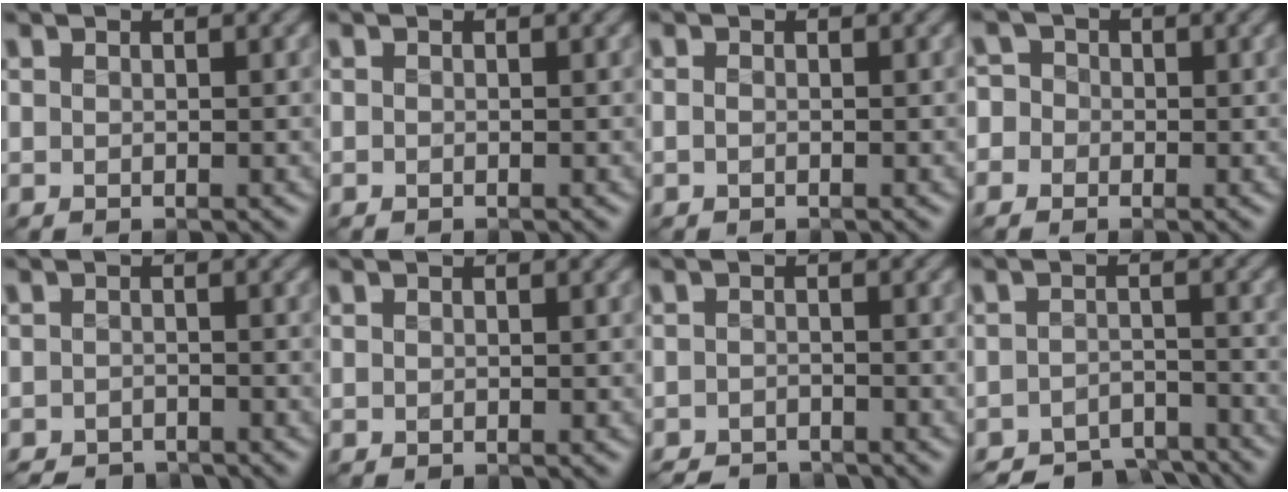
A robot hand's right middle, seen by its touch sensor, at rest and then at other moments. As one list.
[{"total": 0.0}, {"total": 0.5, "force": [-0.2, 0.2, 0.4], "torque": [-0.012, -0.001, -0.006]}, {"total": 3.9, "force": [-0.8, 3.7, 1.1], "torque": [-0.002, 0.021, -0.051]}, {"total": 2.2, "force": [-2.2, 0.5, 0.1], "torque": [0.004, -0.001, -0.041]}, {"total": 0.0}, {"total": 2.6, "force": [-2.5, 0.5, 0.3], "torque": [0.001, -0.001, -0.048]}, {"total": 4.8, "force": [-4.4, 1.4, 1.1], "torque": [-0.010, -0.007, -0.070]}]